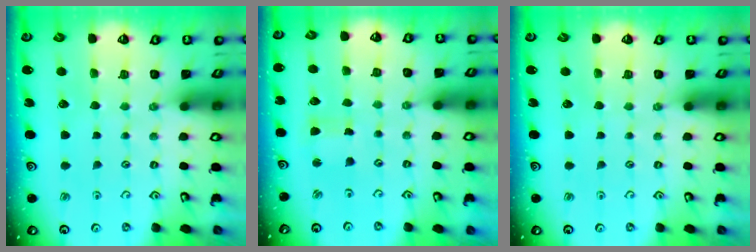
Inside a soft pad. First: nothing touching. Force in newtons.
{"total": 1.7, "press": 1.6, "slide": 0.2}
{"total": 0.0}